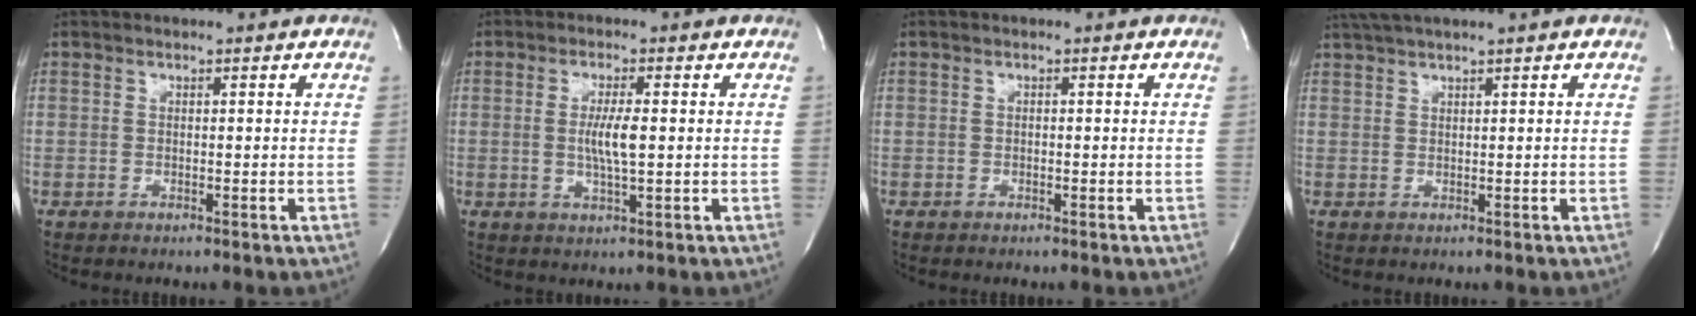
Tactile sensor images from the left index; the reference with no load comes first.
{"total": 4.5, "force": [-0.1, 0.4, 4.5], "torque": [-0.087, -0.006, 0.001]}
{"total": 0.0}
{"total": 3.6, "force": [2.9, -0.9, 2.0], "torque": [-0.042, 0.020, 0.058]}